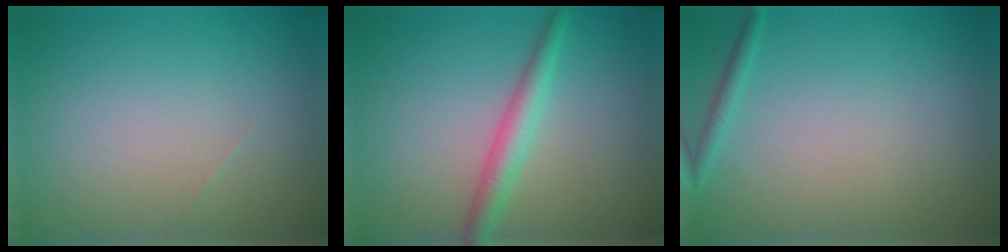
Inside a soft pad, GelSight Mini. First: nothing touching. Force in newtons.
{"total": 2.7, "press": 2.7, "slide": 0.1}
{"total": 1.0, "press": 1.0, "slide": 0.0}